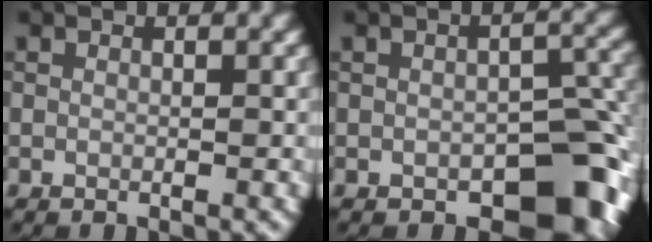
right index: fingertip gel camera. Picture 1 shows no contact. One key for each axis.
{"total": 7.9, "fx": -3.3, "fy": 4.4, "fz": 5.6, "tx": -0.050, "ty": -0.005, "tz": -0.039}